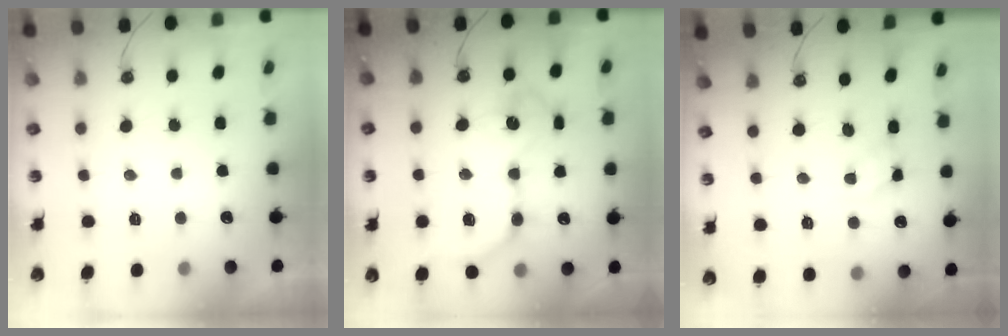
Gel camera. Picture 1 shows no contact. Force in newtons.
{"total": 12.9, "press": 12.9, "slide": 0.9}
{"total": 5.2, "press": 5.2, "slide": 0.3}